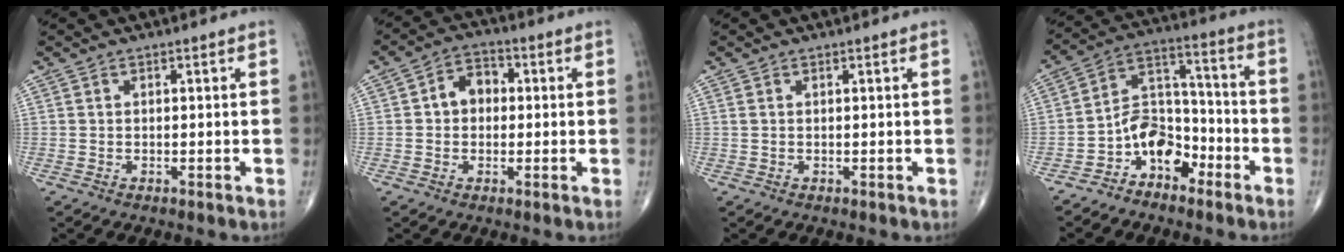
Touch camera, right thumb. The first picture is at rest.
{"total": 5.7, "force": [0.3, 4.5, 3.5], "torque": [-0.033, 0.022, -0.004]}
{"total": 0.0}
{"total": 9.6, "force": [-5.6, 6.3, 4.6], "torque": [-0.047, 0.080, -0.110]}